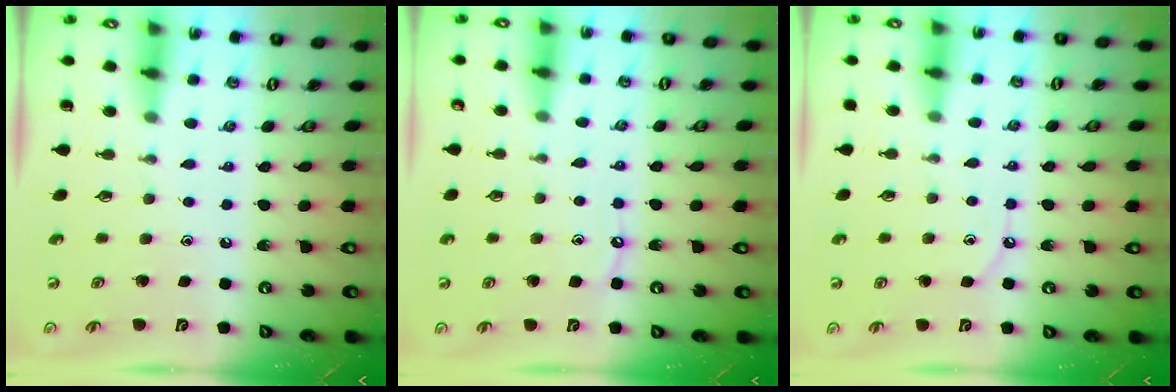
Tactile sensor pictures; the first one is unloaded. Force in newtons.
{"total": 5.1, "press": 5.1, "slide": 0.6}
{"total": 5.4, "press": 5.4, "slide": 0.5}